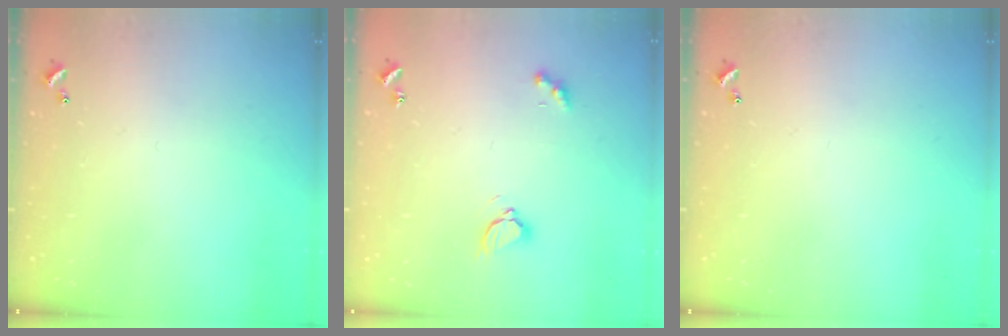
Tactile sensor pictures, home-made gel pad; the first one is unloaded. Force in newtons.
{"total": 3.2, "press": 3.2, "slide": 0.4}
{"total": 0.0}